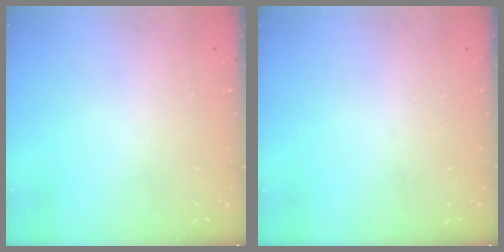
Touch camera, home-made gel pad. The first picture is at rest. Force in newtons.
{"total": 0.0}